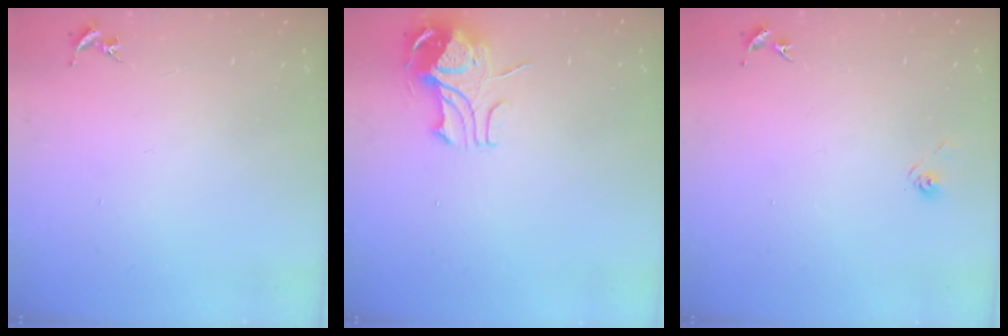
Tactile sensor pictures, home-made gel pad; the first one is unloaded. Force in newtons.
{"total": 9.8, "press": 9.7, "slide": 1.1}
{"total": 3.1, "press": 2.6, "slide": 1.7}